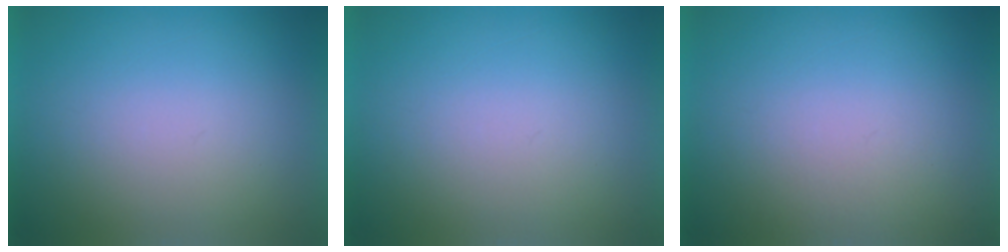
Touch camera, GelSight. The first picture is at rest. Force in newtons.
{"total": 0.0}
{"total": 1.1}